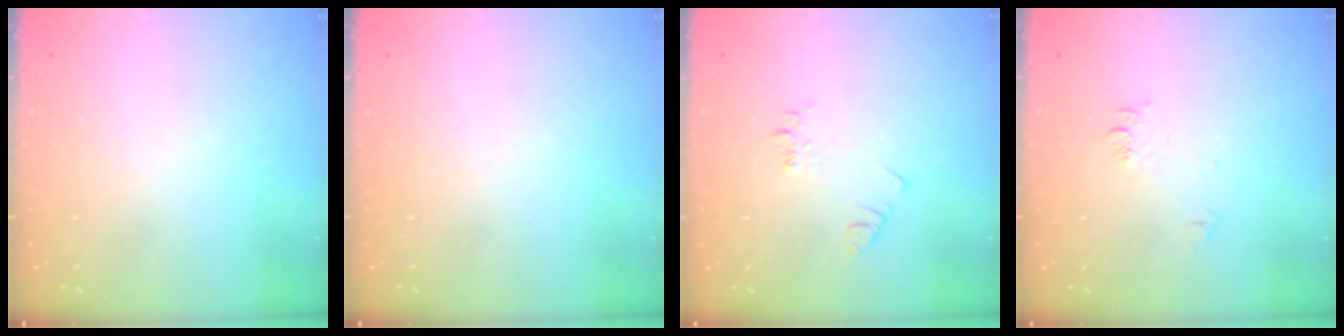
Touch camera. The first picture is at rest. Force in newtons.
{"total": 0.0}
{"total": 3.6, "press": 3.6, "slide": 0.6}
{"total": 7.4, "press": 7.3, "slide": 0.8}